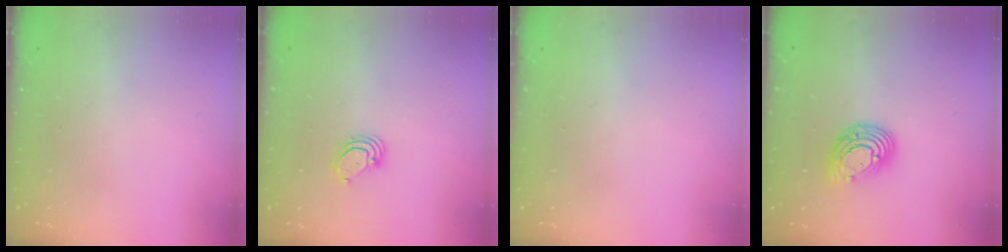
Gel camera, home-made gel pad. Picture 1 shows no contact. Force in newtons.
{"total": 3.6, "press": 3.6, "slide": 0.3}
{"total": 0.0}
{"total": 10.7, "press": 10.7, "slide": 0.8}